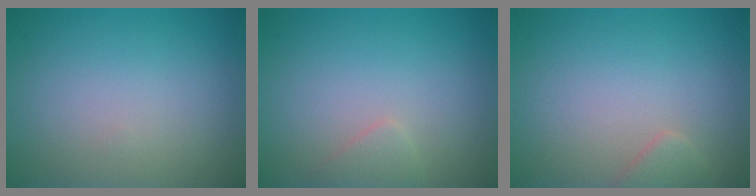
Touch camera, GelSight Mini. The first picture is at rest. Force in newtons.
{"total": 1.2, "press": 1.1, "slide": 0.1}
{"total": 1.4, "press": 1.4, "slide": 0.1}